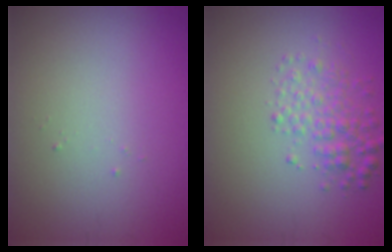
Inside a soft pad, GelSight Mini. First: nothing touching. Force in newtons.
{"total": 2.8, "press": 2.8, "slide": 0.1}